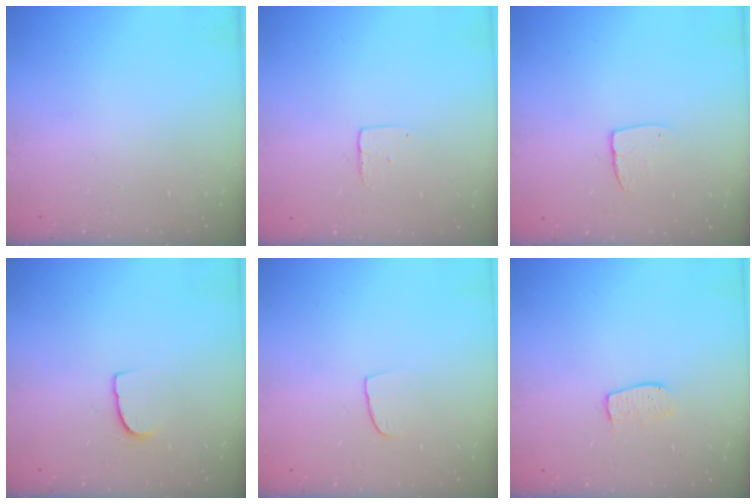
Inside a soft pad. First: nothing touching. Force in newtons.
{"total": 3.6, "press": 3.6, "slide": 0.3}
{"total": 6.1, "press": 6.1, "slide": 0.4}
{"total": 5.2, "press": 5.2, "slide": 0.4}
{"total": 5.8, "press": 5.8, "slide": 0.4}
{"total": 6.3, "press": 6.2, "slide": 0.5}